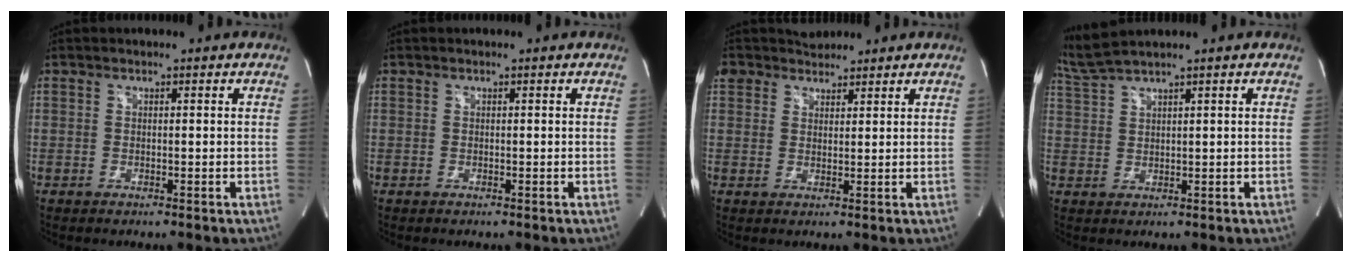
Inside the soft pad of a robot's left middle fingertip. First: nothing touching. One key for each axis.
{"total": 0.0}
{"total": 4.7, "fx": 3.9, "fy": 2.6, "fz": 0.1, "tx": -0.001, "ty": 0.026, "tz": 0.071}
{"total": 4.3, "fx": 3.8, "fy": -1.4, "fz": 1.3, "tx": -0.046, "ty": 0.010, "tz": 0.087}